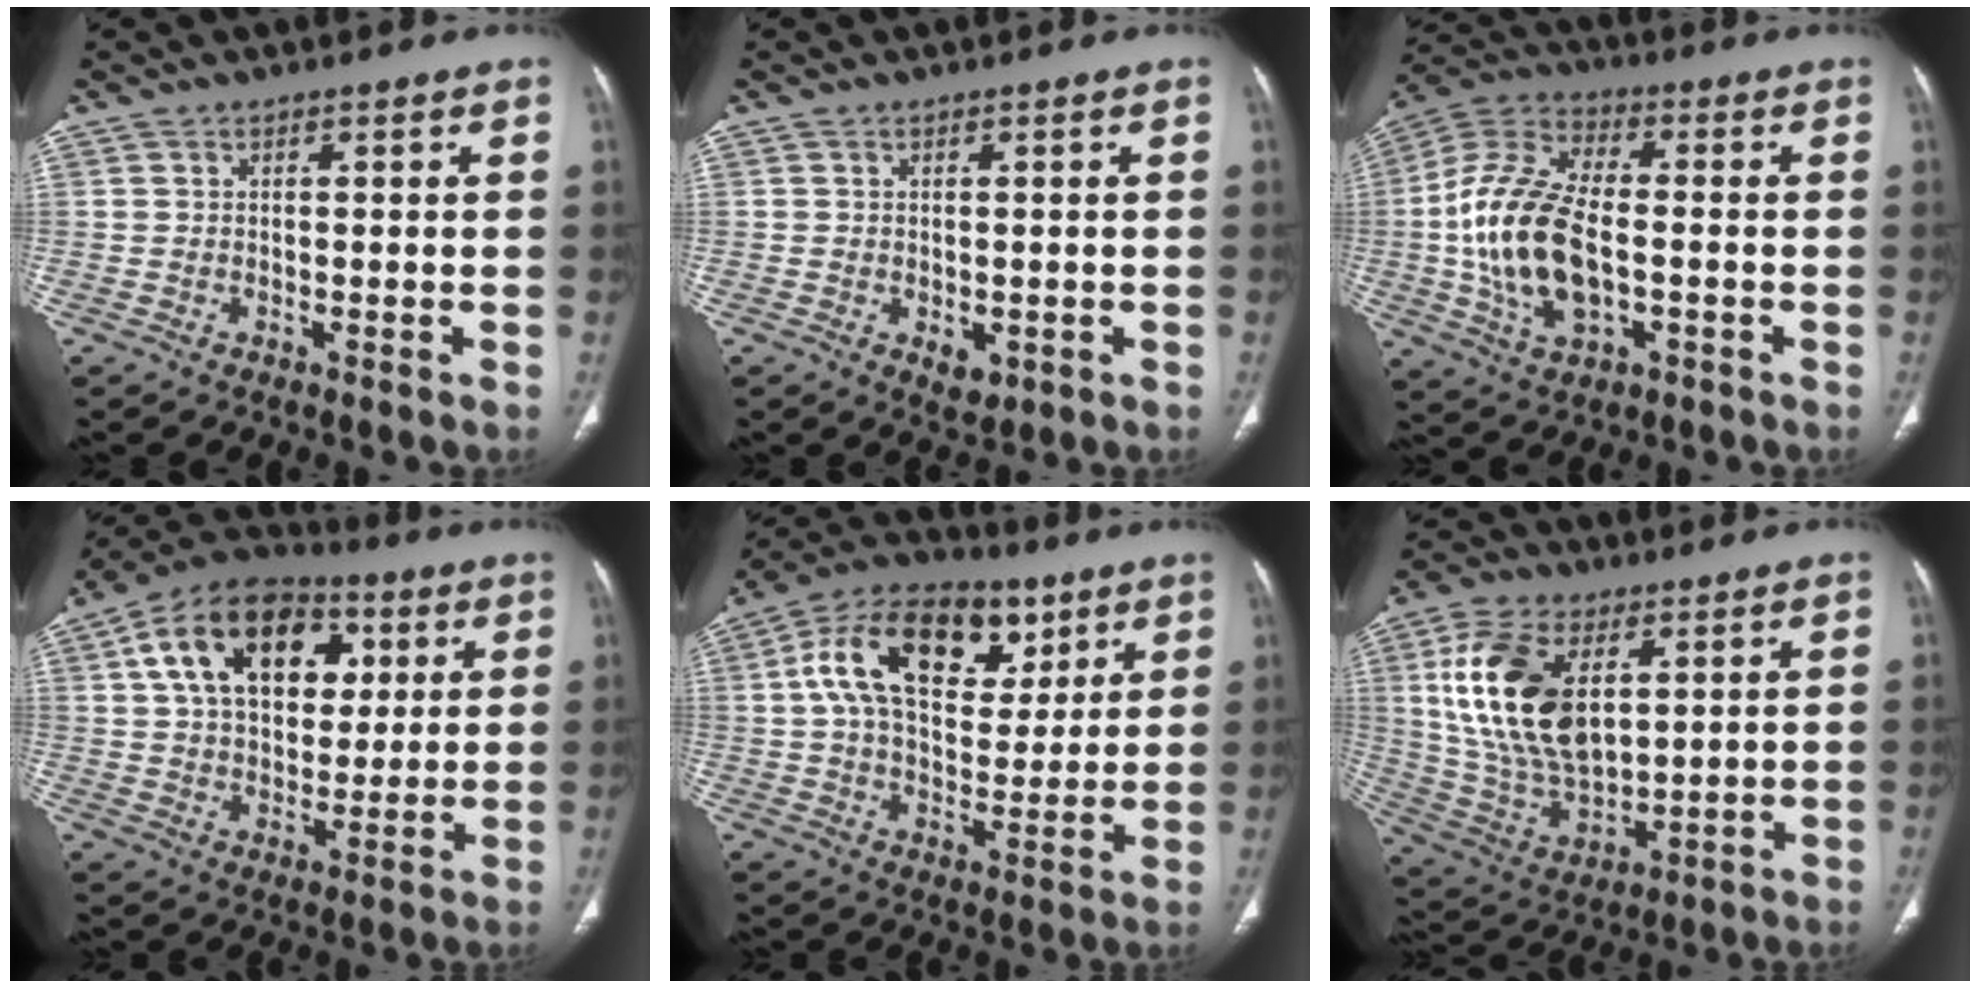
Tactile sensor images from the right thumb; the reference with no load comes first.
{"total": 2.7, "force": [-0.7, 1.8, 1.9], "torque": [-0.016, -0.003, 0.000]}
{"total": 17.8, "force": [-2.0, 9.6, 14.8], "torque": [-0.299, 0.021, -0.036]}
{"total": 20.3, "force": [6.2, 13.5, 13.9], "torque": [-0.206, 0.005, 0.096]}
{"total": 19.4, "force": [7.2, 11.9, 13.5], "torque": [-0.199, -0.007, 0.116]}
{"total": 19.6, "force": [5.4, 11.2, 15.2], "torque": [-0.279, -0.018, 0.108]}